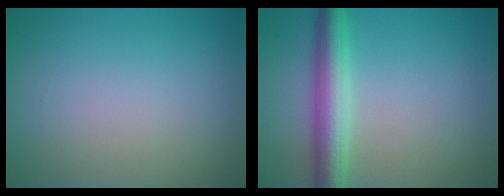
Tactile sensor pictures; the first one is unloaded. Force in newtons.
{"total": 4.8, "press": 4.8, "slide": 0.1}